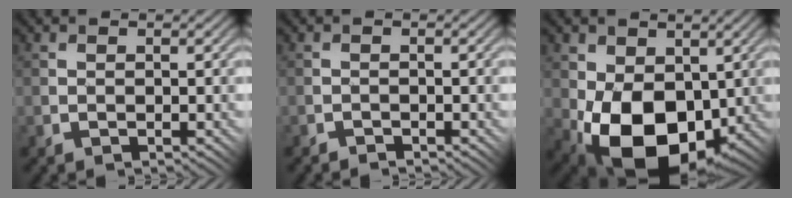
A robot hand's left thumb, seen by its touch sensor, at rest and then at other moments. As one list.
[{"total": 0.8, "force": [-0.6, -0.2, -0.5], "torque": [0.011, 0.005, -0.017]}, {"total": 12.2, "force": [-1.5, 8.0, 9.0], "torque": [-0.163, -0.022, -0.027]}]